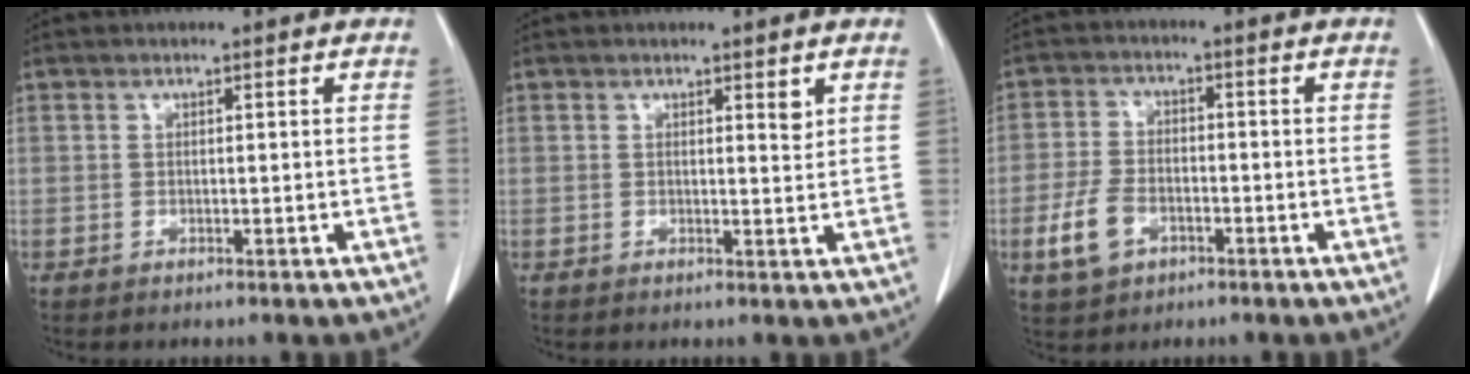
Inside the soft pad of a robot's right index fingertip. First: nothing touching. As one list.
[{"total": 1.6, "force": [0.9, 0.4, 1.2], "torque": [-0.020, -0.006, 0.013]}, {"total": 6.6, "force": [-2.8, 4.1, 4.3], "torque": [-0.101, 0.003, -0.048]}]